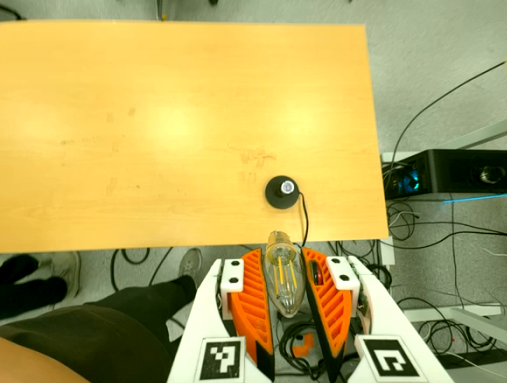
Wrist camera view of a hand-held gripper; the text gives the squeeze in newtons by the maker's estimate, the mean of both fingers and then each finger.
{"total": 8.4, "left": 7.9, "right": 9.0}